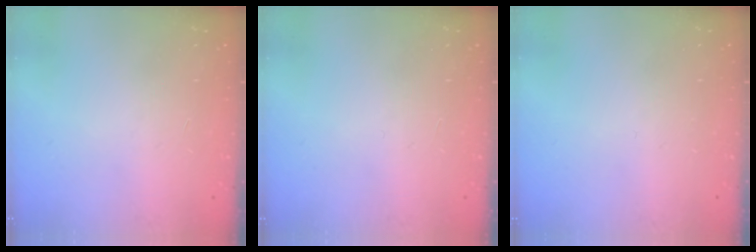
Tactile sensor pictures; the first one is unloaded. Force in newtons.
{"total": 0.0}
{"total": 0.0}